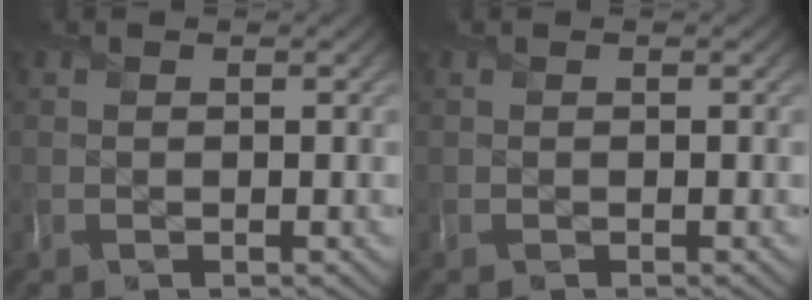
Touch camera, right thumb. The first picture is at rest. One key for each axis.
{"total": 0.0}